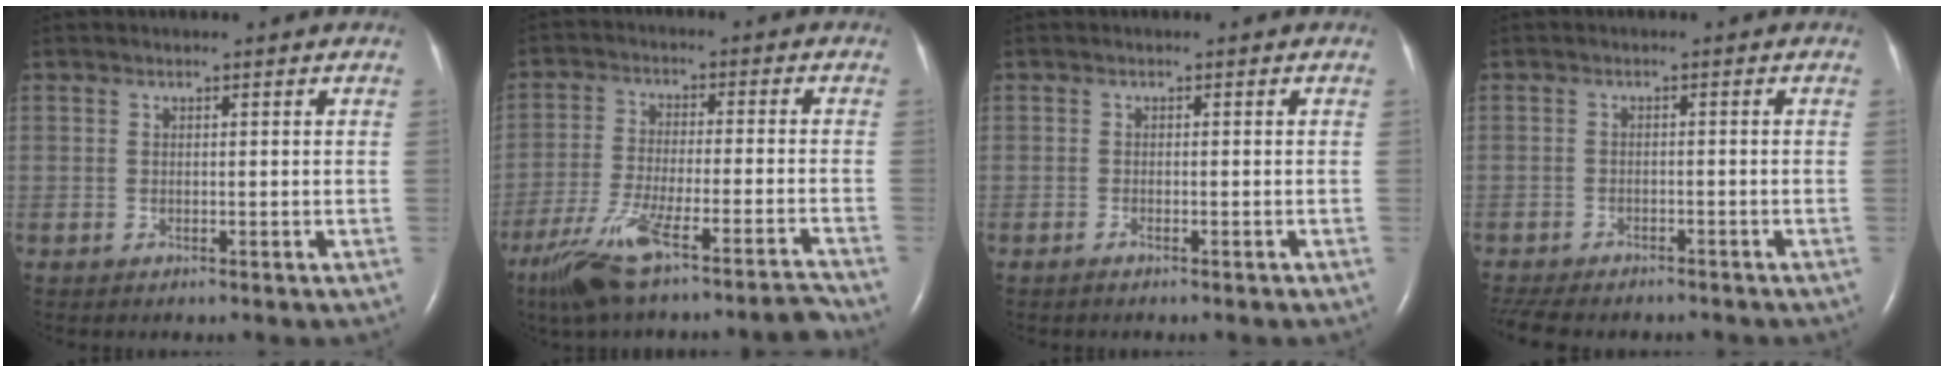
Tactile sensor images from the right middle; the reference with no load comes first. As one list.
[{"total": 12.8, "force": [-10.2, -0.1, 7.8], "torque": [-0.146, -0.014, -0.174]}, {"total": 1.0, "force": [-0.9, 0.1, 0.5], "torque": [-0.014, -0.001, -0.013]}, {"total": 11.7, "force": [-10.0, 3.7, 4.8], "torque": [-0.101, -0.009, -0.133]}]